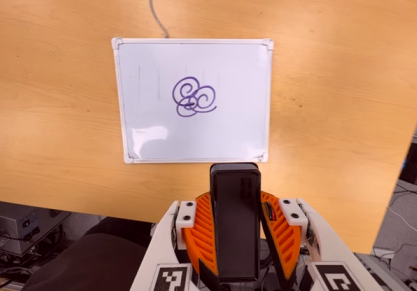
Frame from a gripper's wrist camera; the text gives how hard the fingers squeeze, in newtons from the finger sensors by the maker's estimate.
{"total": 6.6, "left": 5.4, "right": 7.7}